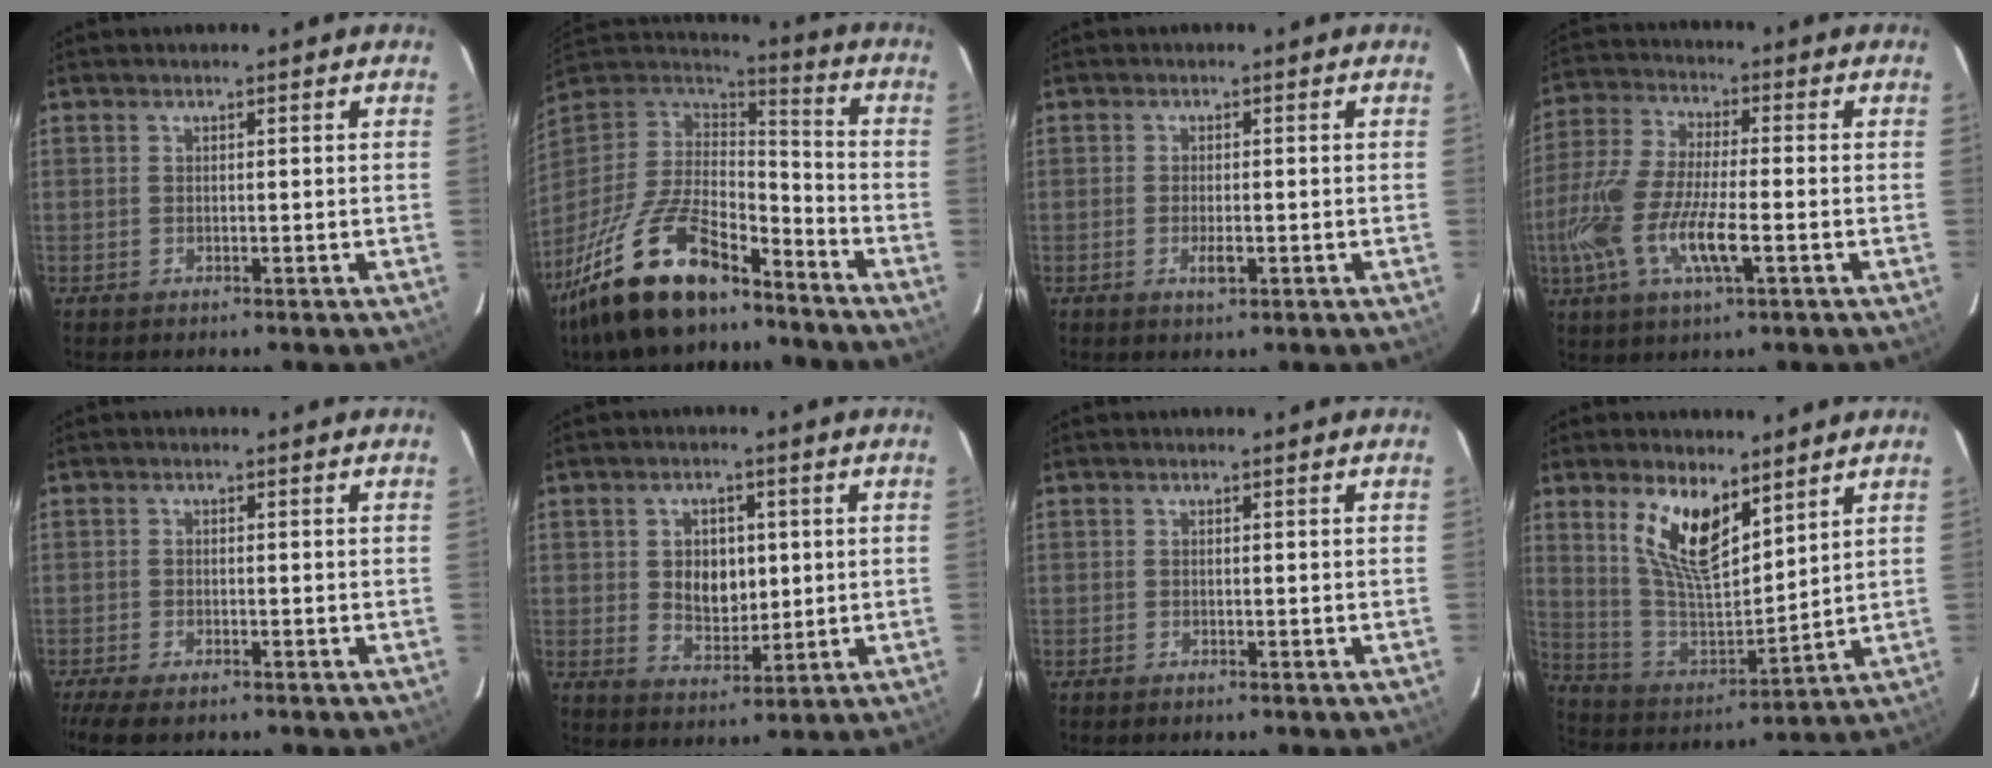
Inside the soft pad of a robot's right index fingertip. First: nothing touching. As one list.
[{"total": 24.1, "force": [-16.5, 9.3, 15.0], "torque": [-0.310, -0.024, -0.288]}, {"total": 2.6, "force": [-0.9, 1.0, 2.2], "torque": [-0.044, -0.003, -0.017]}, {"total": 15.4, "force": [-4.7, 4.5, 14.0], "torque": [-0.303, -0.013, -0.095]}, {"total": 7.2, "force": [-5.5, 2.0, 4.1], "torque": [-0.102, -0.031, -0.101]}, {"total": 10.2, "force": [0.8, 5.8, 8.3], "torque": [-0.154, 0.005, 0.024]}, {"total": 0.5, "force": [-0.5, 0.1, 0.2], "torque": [-0.004, -0.001, -0.011]}, {"total": 13.8, "force": [7.8, 5.7, 9.9], "torque": [-0.190, -0.001, 0.161]}]